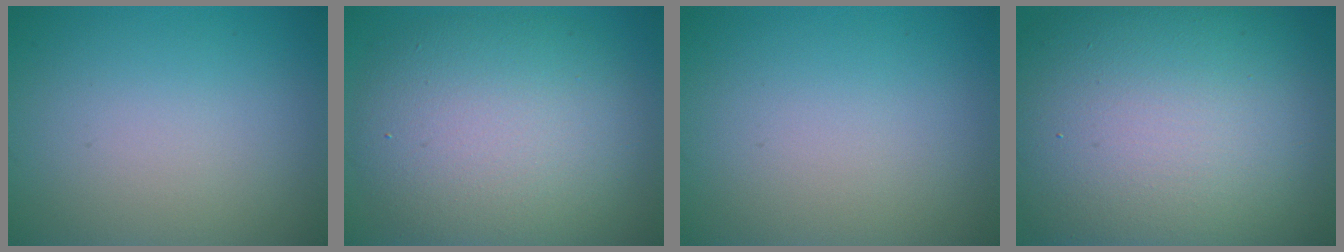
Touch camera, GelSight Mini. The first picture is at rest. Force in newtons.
{"total": 9.6, "press": 9.5, "slide": 0.7}
{"total": 0.0}
{"total": 18.1, "press": 18.1, "slide": 1.0}